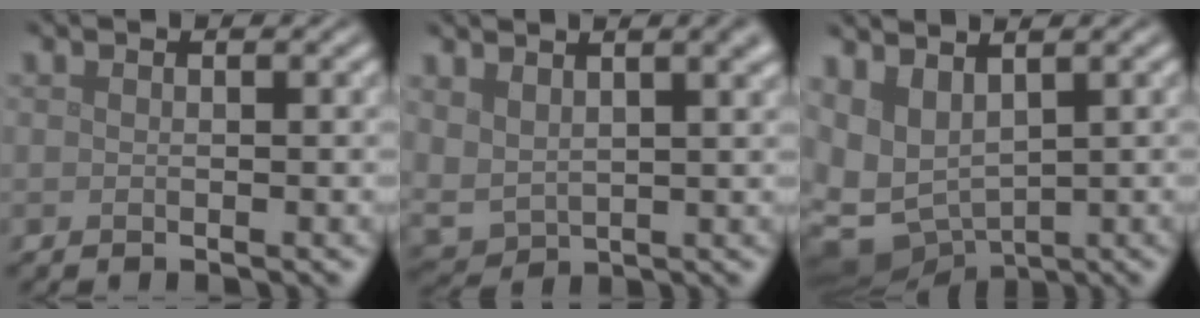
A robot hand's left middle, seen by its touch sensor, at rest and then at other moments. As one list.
[{"total": 6.3, "force": [3.4, 3.2, 4.2], "torque": [-0.089, 0.006, 0.069]}, {"total": 6.3, "force": [0.0, 4.5, 4.4], "torque": [-0.095, -0.017, 0.024]}]